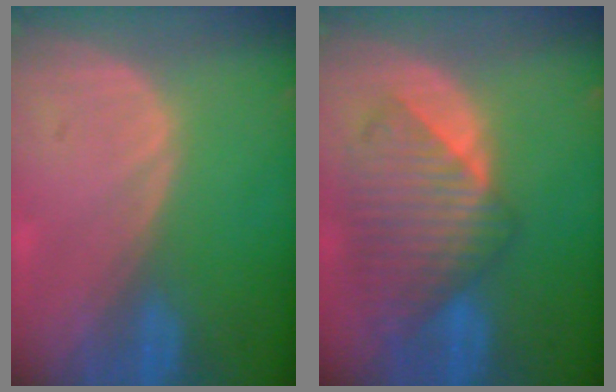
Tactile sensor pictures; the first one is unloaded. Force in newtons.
{"total": 9.4, "press": 8.3, "slide": 4.3}